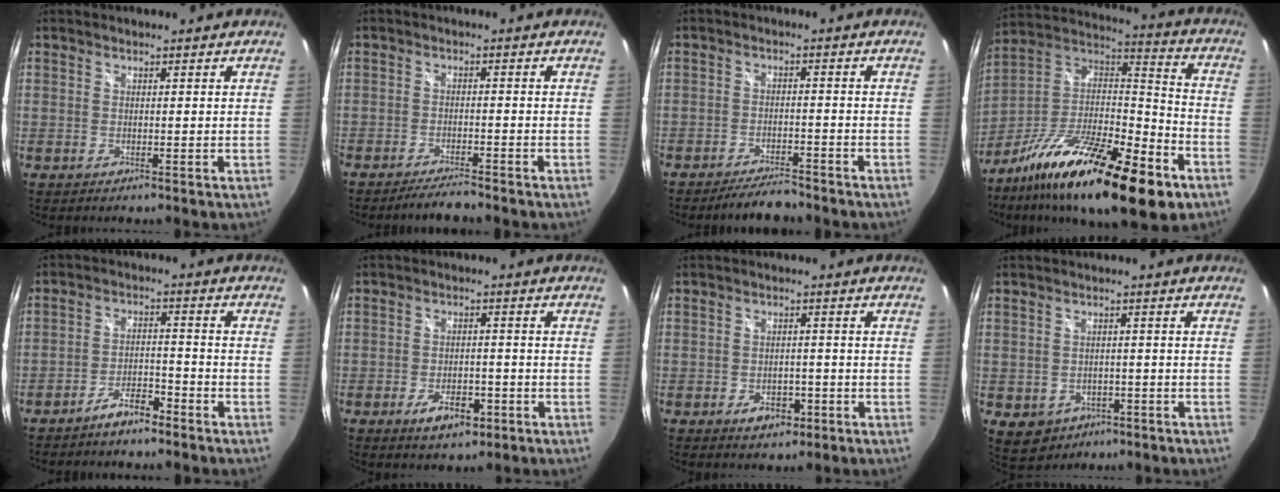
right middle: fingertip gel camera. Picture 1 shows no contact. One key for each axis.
{"total": 4.5, "fx": -4.1, "fy": 0.2, "fz": 1.7, "tx": -0.046, "ty": -0.003, "tz": -0.072}
{"total": 6.0, "fx": -5.6, "fy": 1.0, "fz": 2.0, "tx": -0.052, "ty": 0.002, "tz": -0.085}
{"total": 29.8, "fx": -17.0, "fy": 9.3, "fz": 22.6, "tx": -0.397, "ty": -0.027, "tz": -0.282}
{"total": 5.4, "fx": -4.5, "fy": 1.5, "fz": 2.6, "tx": -0.063, "ty": 0.008, "tz": -0.074}
{"total": 6.2, "fx": -3.4, "fy": 3.3, "fz": 4.1, "tx": -0.085, "ty": -0.001, "tz": -0.047}
{"total": 4.5, "fx": -2.4, "fy": 3.0, "fz": 2.4, "tx": -0.048, "ty": 0.003, "tz": -0.026}
{"total": 7.4, "fx": -3.3, "fy": 5.9, "fz": 2.9, "tx": -0.067, "ty": -0.002, "tz": -0.028}